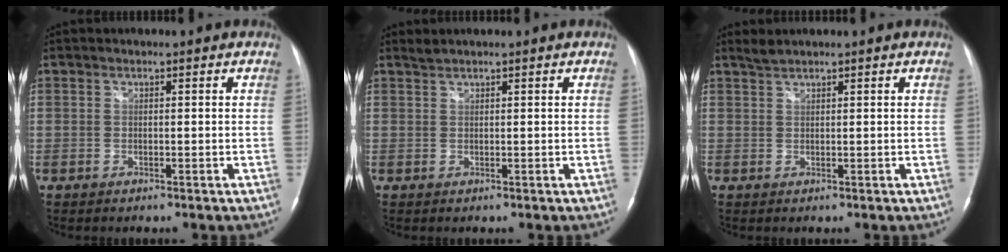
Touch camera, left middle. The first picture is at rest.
{"total": 0.8, "force": [0.8, -0.2, 0.1], "torque": [-0.008, 0.005, 0.021]}
{"total": 1.3, "force": [1.3, -0.2, 0.3], "torque": [-0.010, 0.005, 0.031]}